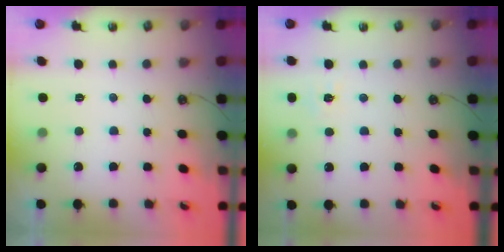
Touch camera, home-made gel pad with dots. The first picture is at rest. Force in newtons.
{"total": 6.5, "press": 6.5, "slide": 0.6}